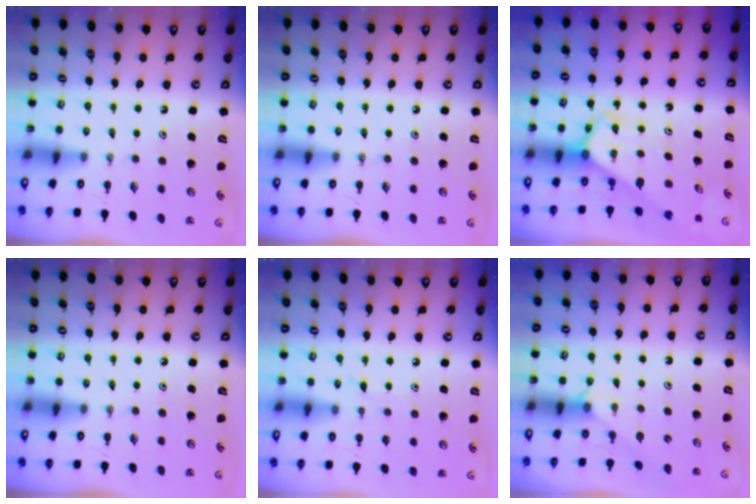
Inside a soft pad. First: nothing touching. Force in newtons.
{"total": 0.0}
{"total": 2.7, "press": 2.7, "slide": 0.1}
{"total": 0.0}
{"total": 3.9, "press": 3.9, "slide": 0.4}
{"total": 2.7, "press": 2.7, "slide": 0.3}